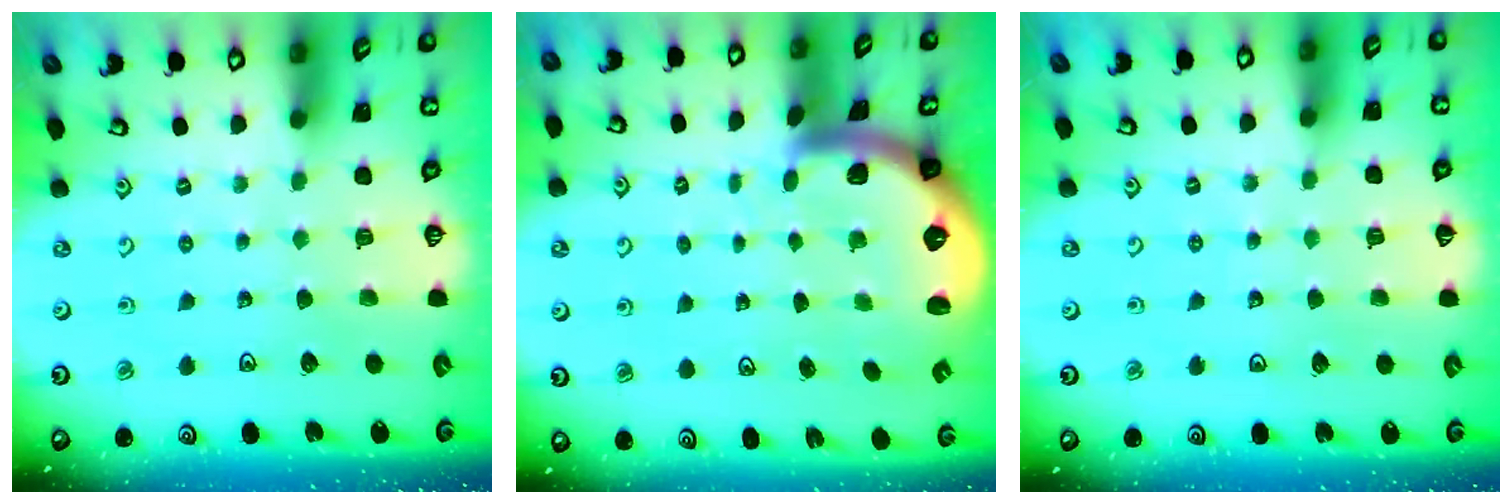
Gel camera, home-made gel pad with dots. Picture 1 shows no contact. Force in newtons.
{"total": 2.8, "press": 2.7, "slide": 0.6}
{"total": 2.9, "press": 2.9, "slide": 0.3}